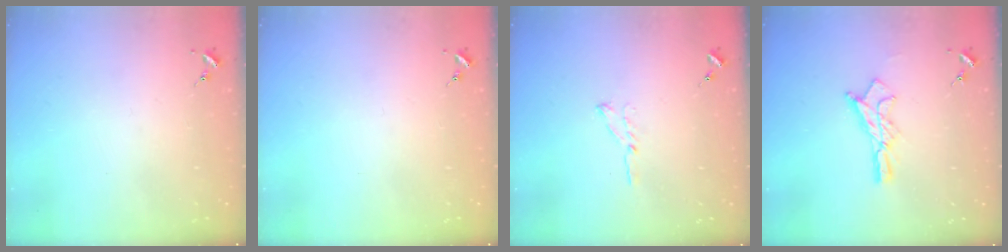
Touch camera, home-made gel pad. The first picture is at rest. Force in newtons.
{"total": 0.0}
{"total": 4.8, "press": 4.8, "slide": 0.4}
{"total": 12.9, "press": 12.8, "slide": 1.0}